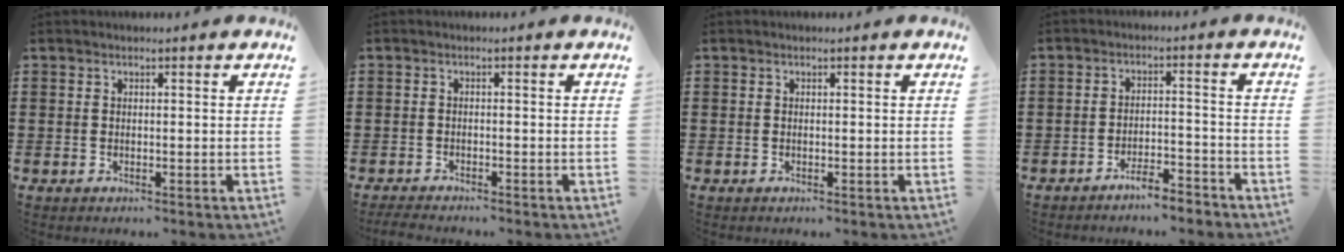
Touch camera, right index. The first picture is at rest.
{"total": 1.6, "force": [-1.6, 0.1, 0.1], "torque": [-0.006, -0.002, -0.034]}
{"total": 0.0}
{"total": 3.9, "force": [-3.8, 0.2, 1.0], "torque": [-0.020, 0.005, -0.076]}